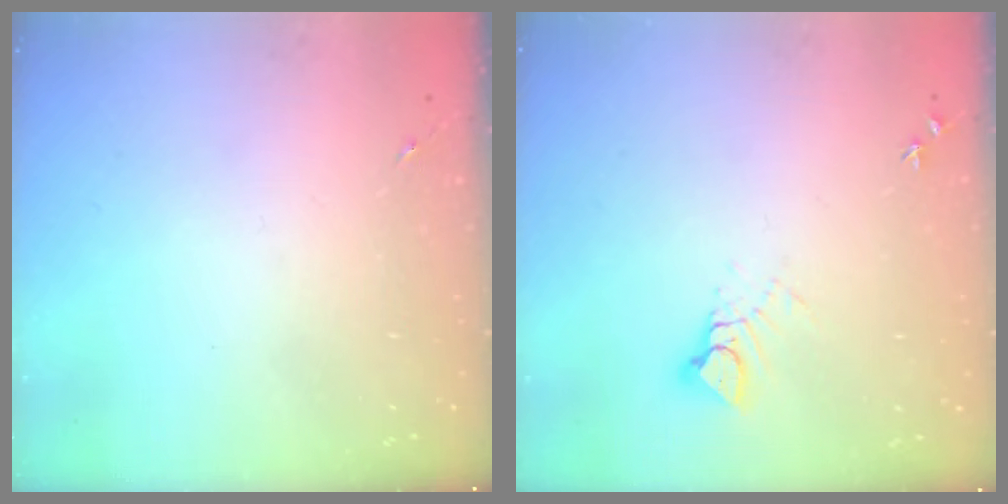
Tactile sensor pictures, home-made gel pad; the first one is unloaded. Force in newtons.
{"total": 4.0, "press": 3.9, "slide": 0.4}